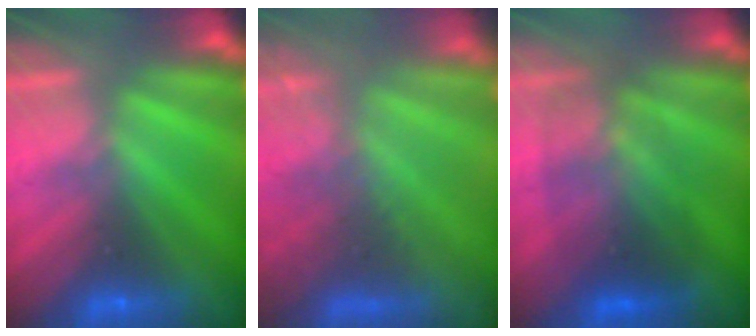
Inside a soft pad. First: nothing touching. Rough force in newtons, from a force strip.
{"total": 9.6}
{"total": 3.3}